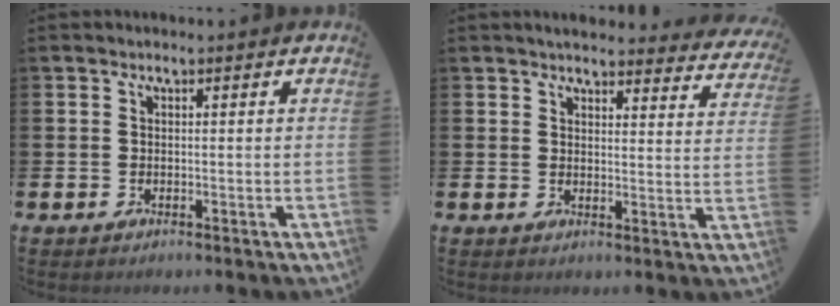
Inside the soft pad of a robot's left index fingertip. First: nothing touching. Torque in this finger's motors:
{"motor_torque": [0.90, -1.24, 0.36, 0.04]}